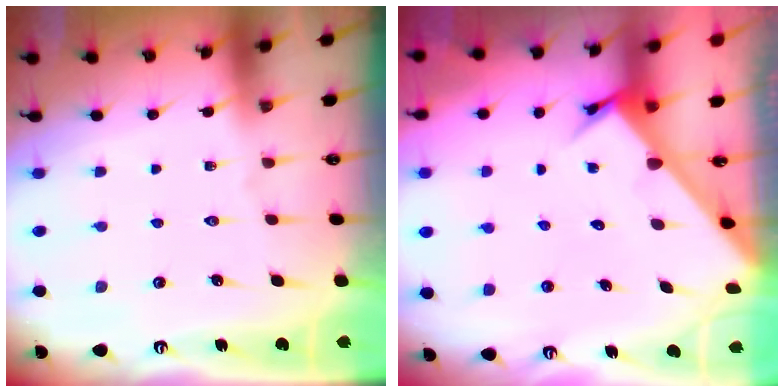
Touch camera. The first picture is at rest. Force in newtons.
{"total": 3.4, "press": 3.4, "slide": 0.2}